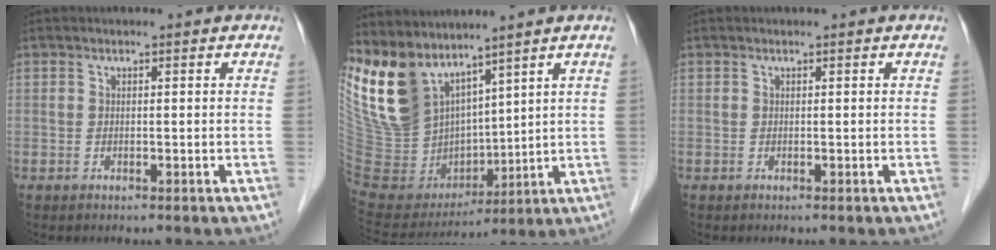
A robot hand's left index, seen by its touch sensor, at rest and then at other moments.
{"total": 18.1, "force": [13.5, 8.8, 8.2], "torque": [-0.197, 0.002, 0.281]}
{"total": 0.0}